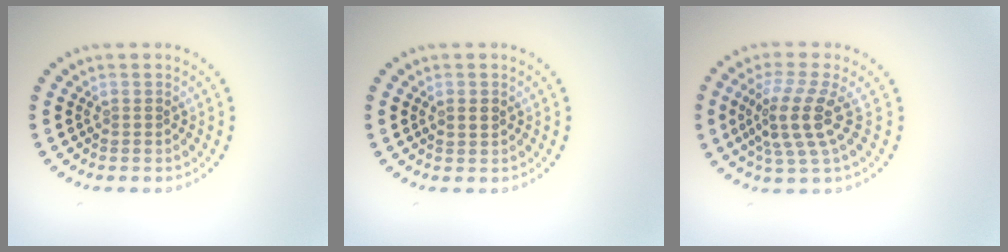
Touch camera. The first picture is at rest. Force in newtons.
{"total": 1.5, "press": 1.4, "slide": 0.1}
{"total": 4.2, "press": 3.1, "slide": 2.8}